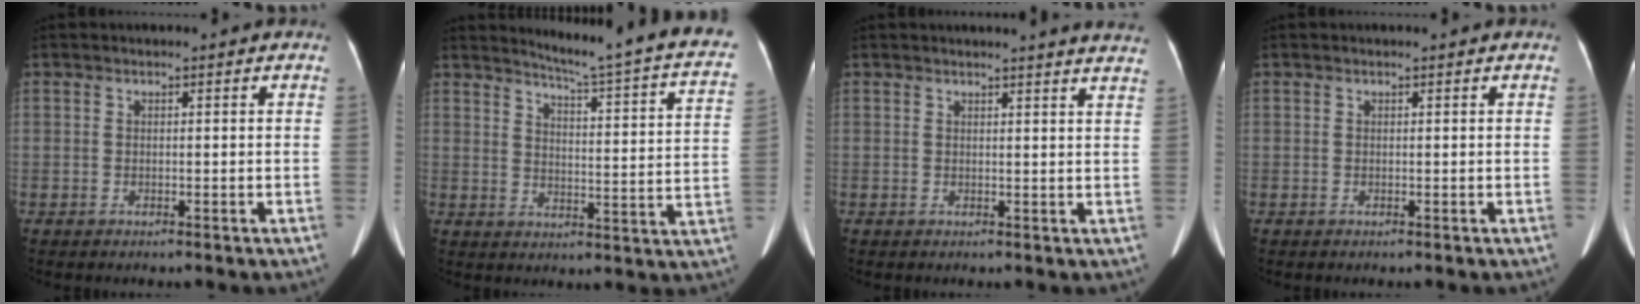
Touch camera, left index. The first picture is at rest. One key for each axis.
{"total": 20.3, "fx": 17.7, "fy": 0.1, "fz": 10.0, "tx": -0.136, "ty": -0.072, "tz": 0.205}
{"total": 8.9, "fx": 8.4, "fy": -0.5, "fz": 2.8, "tx": -0.030, "ty": -0.028, "tz": 0.070}
{"total": 0.0}